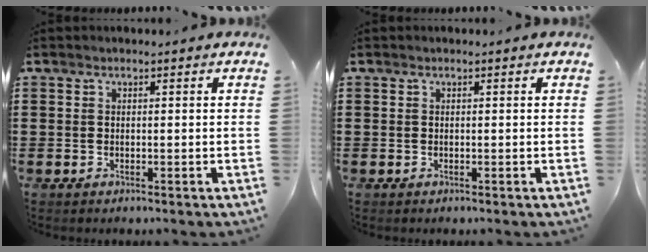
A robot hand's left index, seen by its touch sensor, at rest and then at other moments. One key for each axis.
{"total": 0.0}